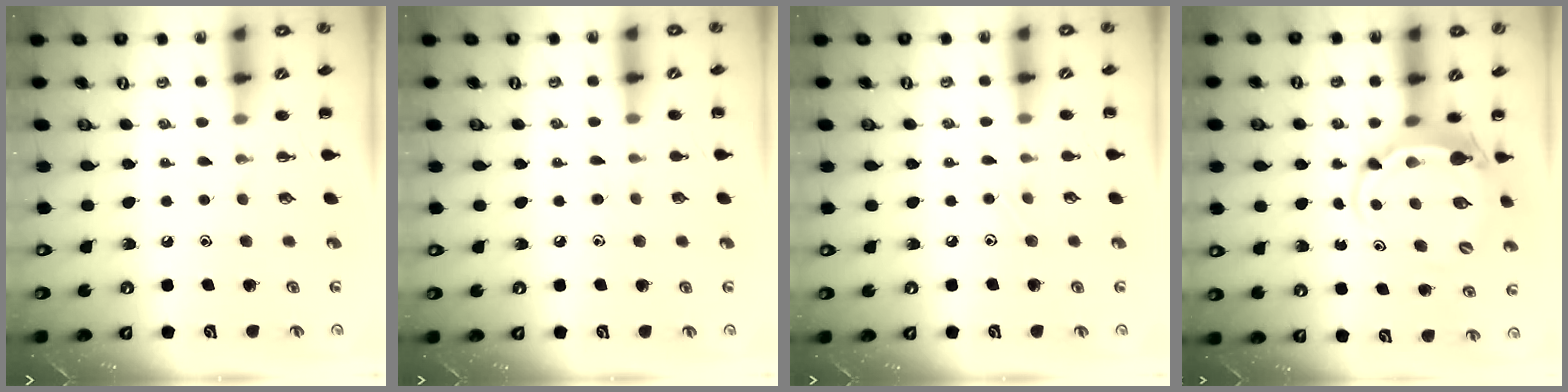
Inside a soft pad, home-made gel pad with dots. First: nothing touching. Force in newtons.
{"total": 4.0, "press": 3.7, "slide": 1.6}
{"total": 5.8, "press": 5.6, "slide": 1.6}
{"total": 5.9, "press": 5.8, "slide": 1.2}